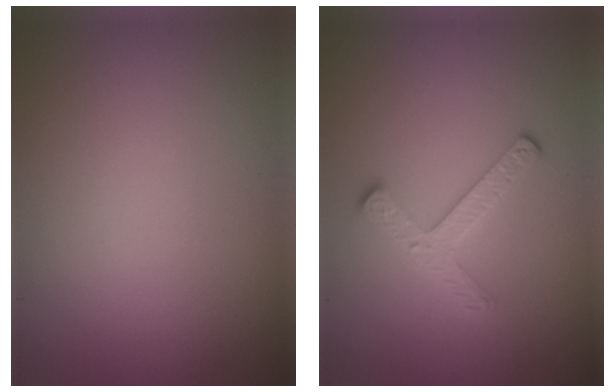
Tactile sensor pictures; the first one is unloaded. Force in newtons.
{"total": 2.5, "press": 2.5, "slide": 0.4}